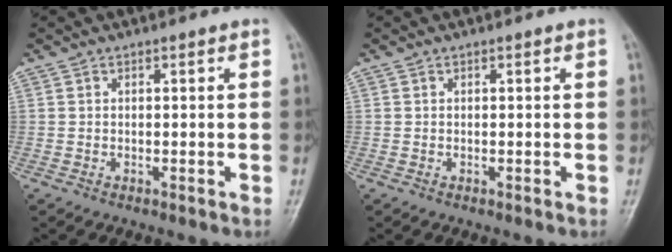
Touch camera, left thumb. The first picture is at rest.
{"total": 0.0}